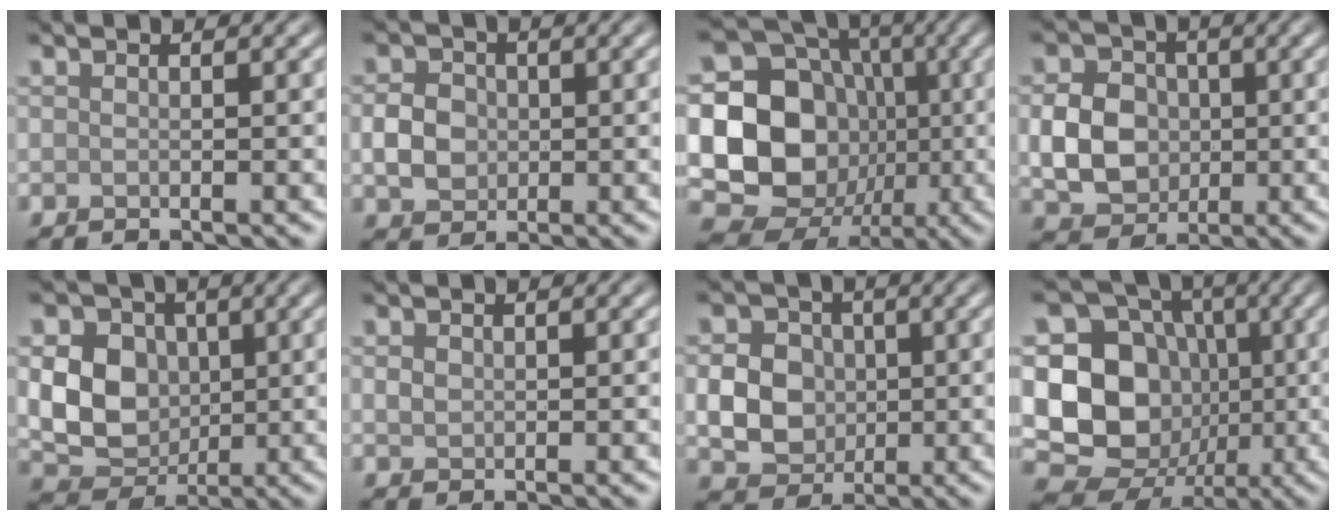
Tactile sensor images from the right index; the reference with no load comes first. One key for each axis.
{"total": 3.2, "fx": -0.2, "fy": 2.7, "fz": 1.7, "tx": -0.035, "ty": 0.001, "tz": -0.006}
{"total": 17.5, "fx": -1.6, "fy": 15.4, "fz": 8.1, "tx": -0.149, "ty": 0.006, "tz": -0.064}
{"total": 5.4, "fx": -0.3, "fy": 4.4, "fz": 3.1, "tx": -0.060, "ty": 0.002, "tz": -0.007}
{"total": 7.0, "fx": 0.4, "fy": 5.6, "fz": 4.2, "tx": -0.087, "ty": -0.005, "tz": 0.004}
{"total": 0.9, "fx": 0.3, "fy": 0.8, "fz": 0.5, "tx": -0.011, "ty": 0.000, "tz": 0.005}
{"total": 5.0, "fx": -0.1, "fy": 4.3, "fz": 2.6, "tx": -0.049, "ty": 0.002, "tz": -0.004}
{"total": 12.0, "fx": -1.1, "fy": 10.3, "fz": 6.2, "tx": -0.107, "ty": -0.007, "tz": -0.040}